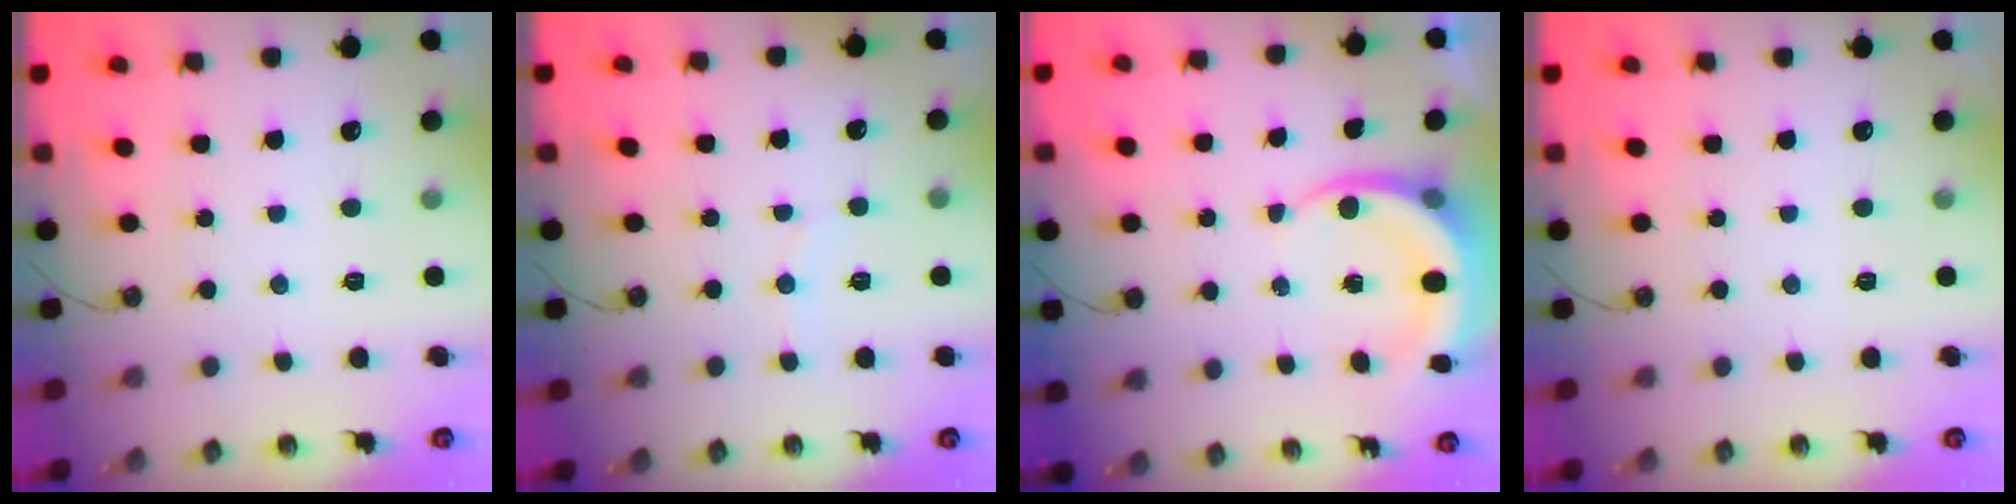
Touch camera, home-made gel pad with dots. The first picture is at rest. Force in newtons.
{"total": 4.5, "press": 4.2, "slide": 1.6}
{"total": 6.3, "press": 6.3, "slide": 0.3}
{"total": 0.0}